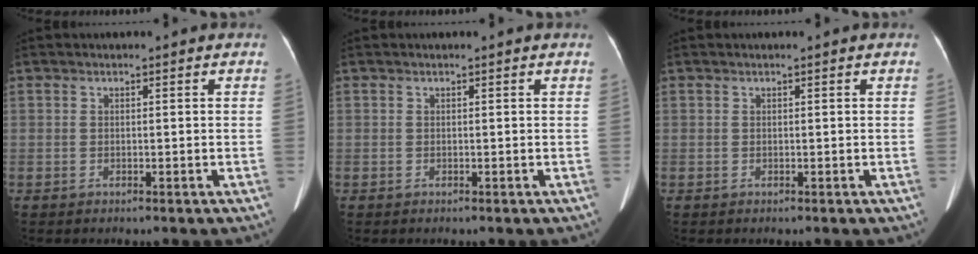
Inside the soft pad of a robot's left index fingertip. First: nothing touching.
{"total": 0.0}
{"total": 0.0}